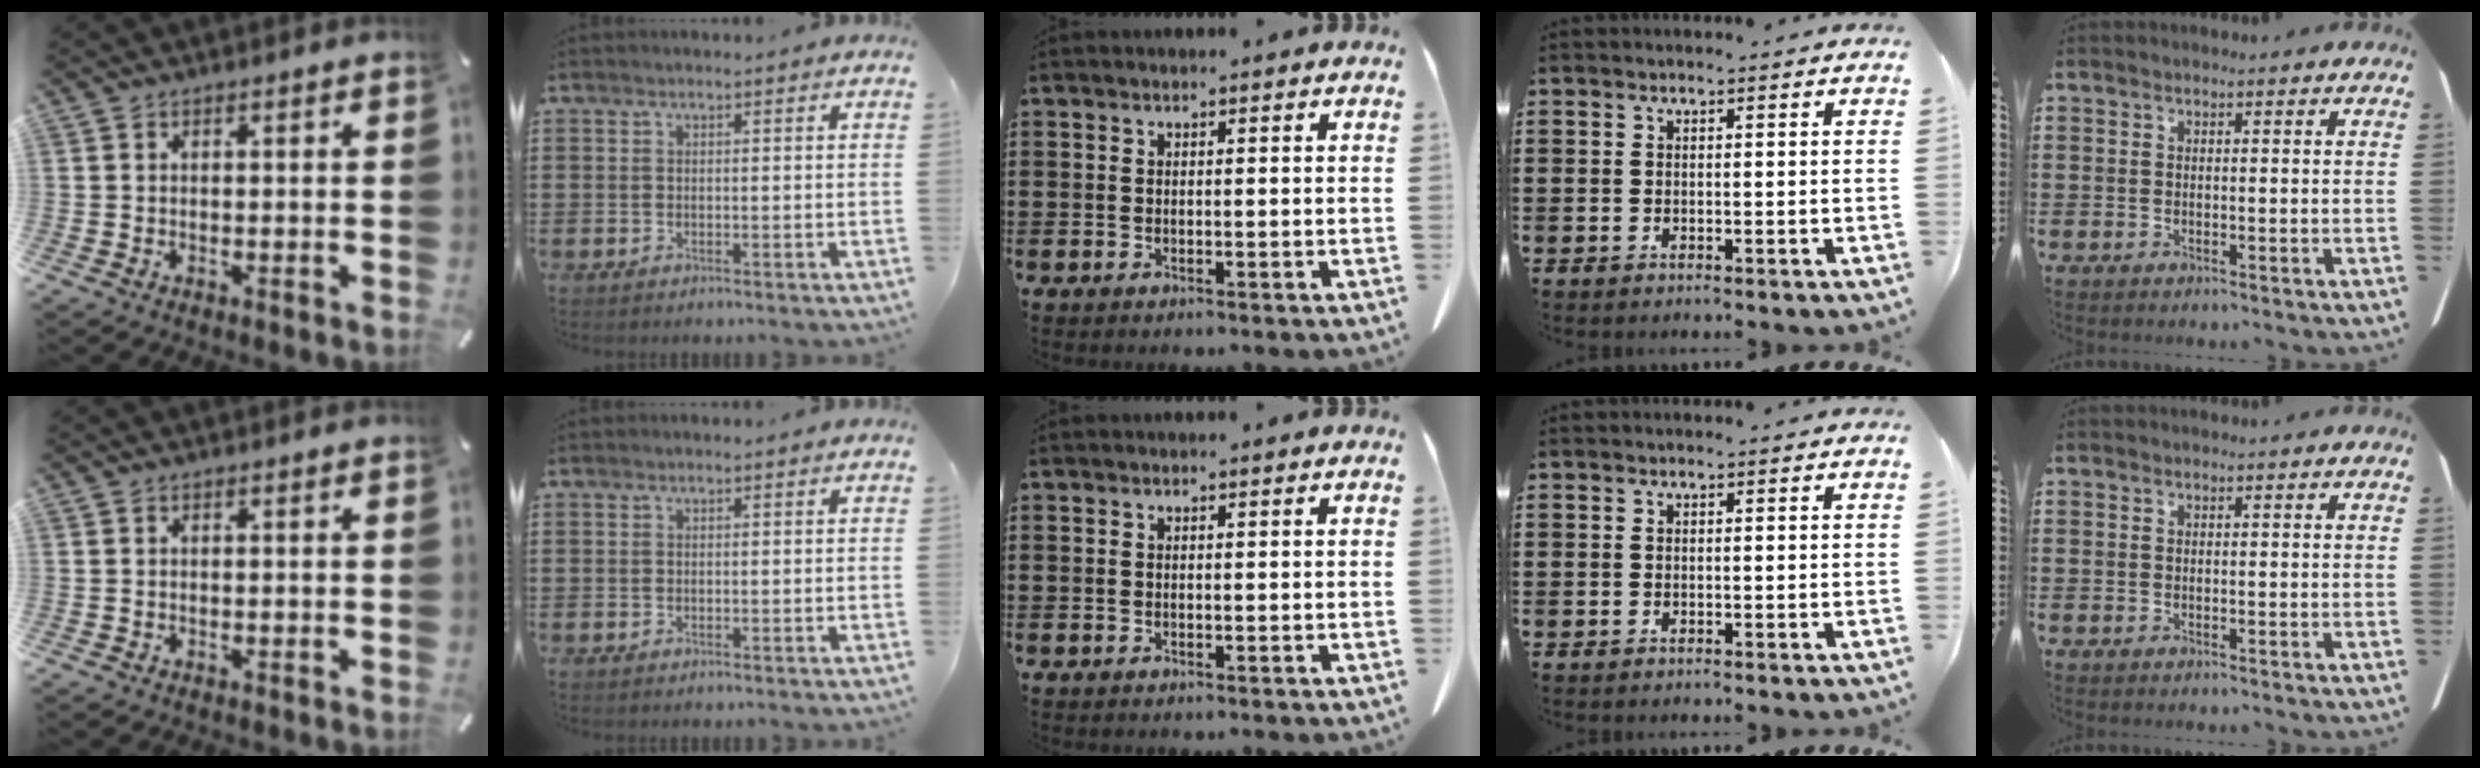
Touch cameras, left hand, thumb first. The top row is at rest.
{}